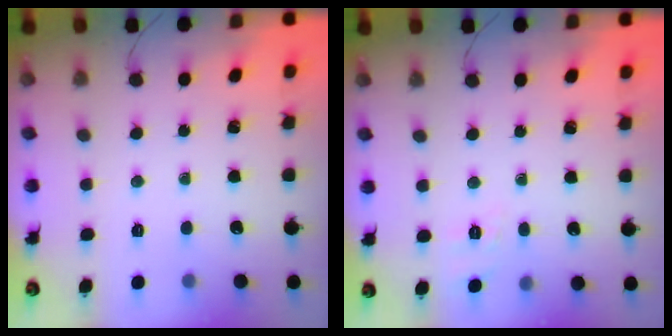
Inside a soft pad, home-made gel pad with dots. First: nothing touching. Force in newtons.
{"total": 2.0, "press": 0.2, "slide": 1.9}